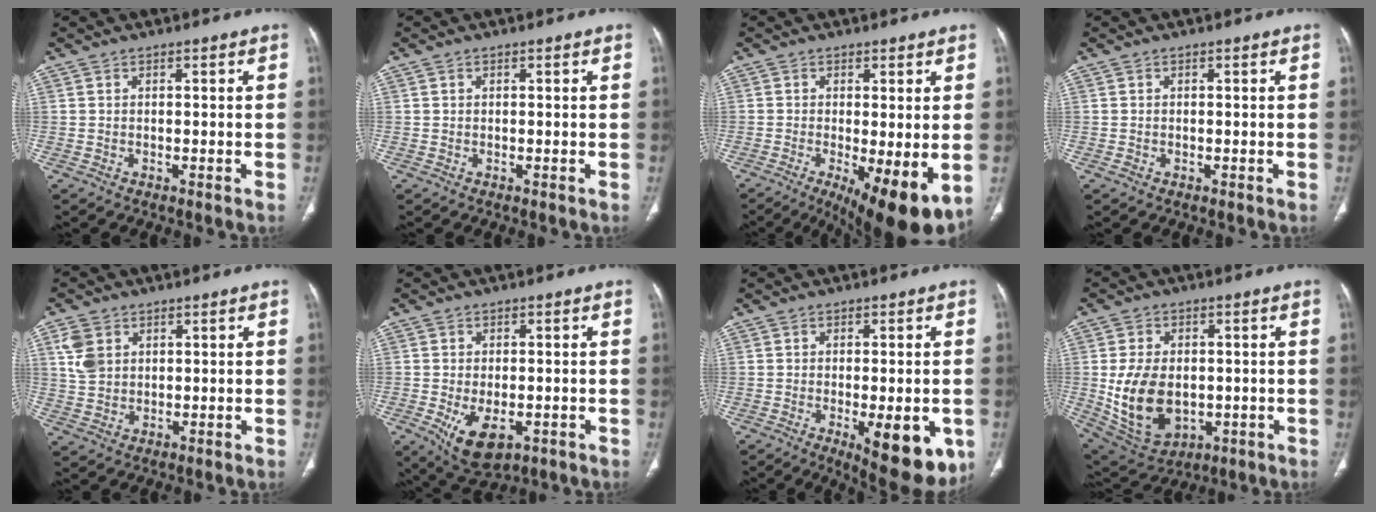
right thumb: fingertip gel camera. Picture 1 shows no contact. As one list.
[{"total": 0.0}, {"total": 12.3, "force": [-3.7, 3.7, 11.1], "torque": [-0.156, -0.024, -0.047]}, {"total": 0.5, "force": [-0.2, 0.5, 0.2], "torque": [-0.004, 0.001, -0.005]}, {"total": 5.4, "force": [2.0, 4.1, 2.9], "torque": [-0.050, -0.003, 0.046]}, {"total": 8.6, "force": [-2.8, 4.7, 6.6], "torque": [-0.106, -0.007, -0.032]}, {"total": 13.4, "force": [-4.5, 5.1, 11.6], "torque": [-0.124, -0.013, -0.046]}, {"total": 14.5, "force": [-1.2, 9.9, 10.5], "torque": [-0.176, -0.004, 0.008]}]